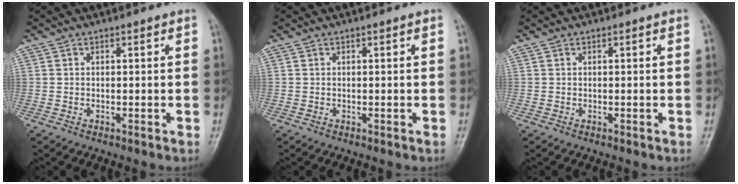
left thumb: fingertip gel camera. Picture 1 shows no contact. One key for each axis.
{"total": 0.0}
{"total": 0.0}